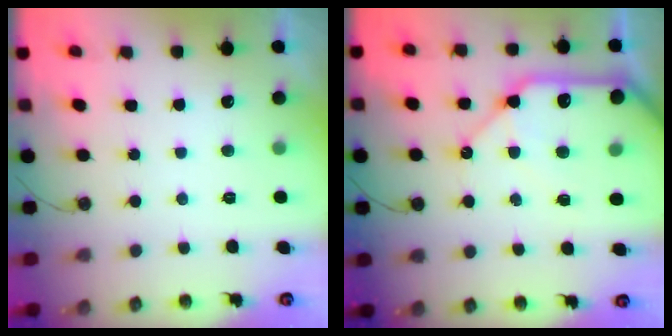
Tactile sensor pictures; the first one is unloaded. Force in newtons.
{"total": 18.1, "press": 18.0, "slide": 2.3}